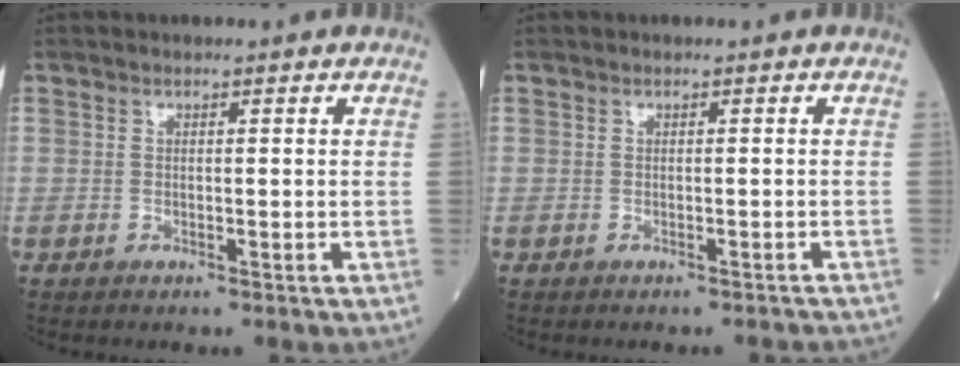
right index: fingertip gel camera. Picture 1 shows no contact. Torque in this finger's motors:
{"motor_torque": [-0.18, -0.14, -0.08, 0.01]}